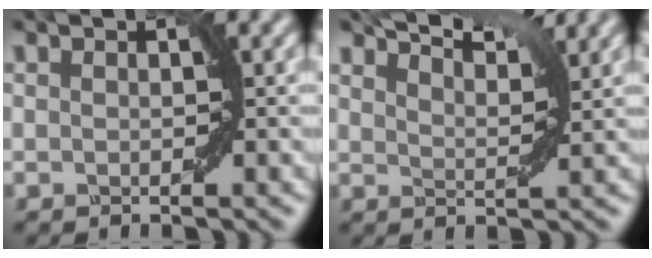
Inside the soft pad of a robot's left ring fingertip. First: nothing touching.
{"total": 6.7, "force": [5.8, 1.2, 3.1], "torque": [-0.042, 0.019, 0.060]}